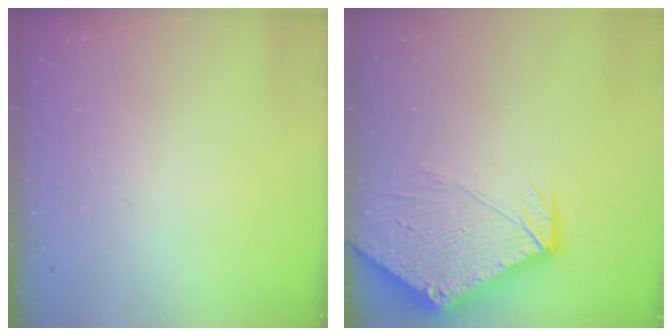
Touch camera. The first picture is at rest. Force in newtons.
{"total": 17.6, "press": 17.4, "slide": 2.3}